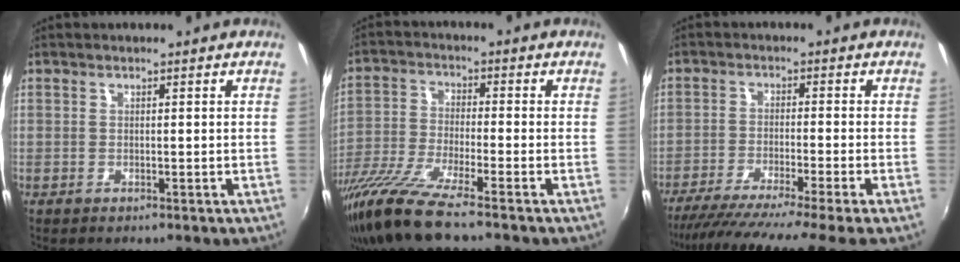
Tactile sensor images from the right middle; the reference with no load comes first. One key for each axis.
{"total": 13.3, "fx": -10.4, "fy": 0.4, "fz": 8.4, "tx": -0.178, "ty": -0.039, "tz": -0.198}
{"total": 14.3, "fx": -12.2, "fy": -2.7, "fz": 6.9, "tx": -0.130, "ty": -0.045, "tz": -0.193}